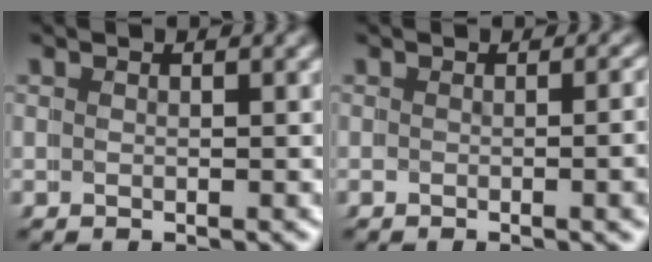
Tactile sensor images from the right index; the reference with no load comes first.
{"total": 2.9, "force": [-0.3, 0.2, 2.9], "torque": [-0.021, 0.009, -0.011]}